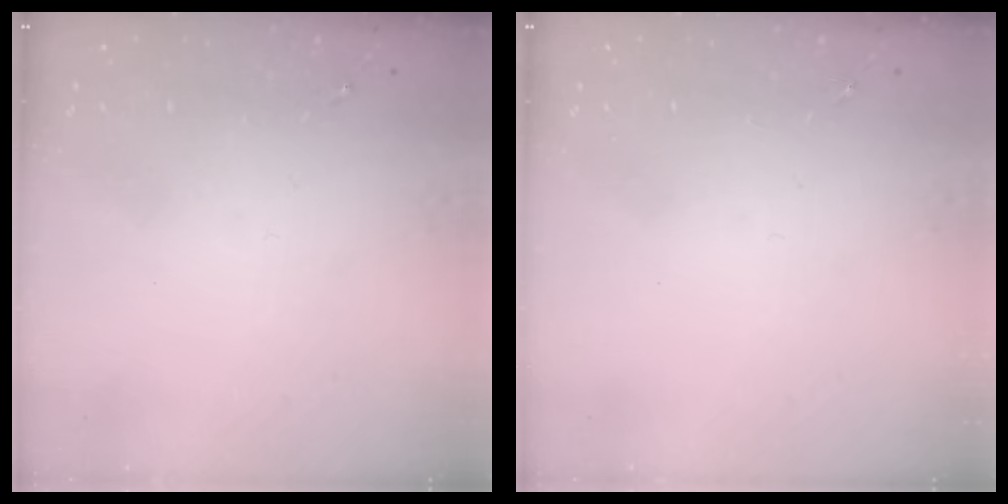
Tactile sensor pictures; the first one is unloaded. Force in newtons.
{"total": 0.0}